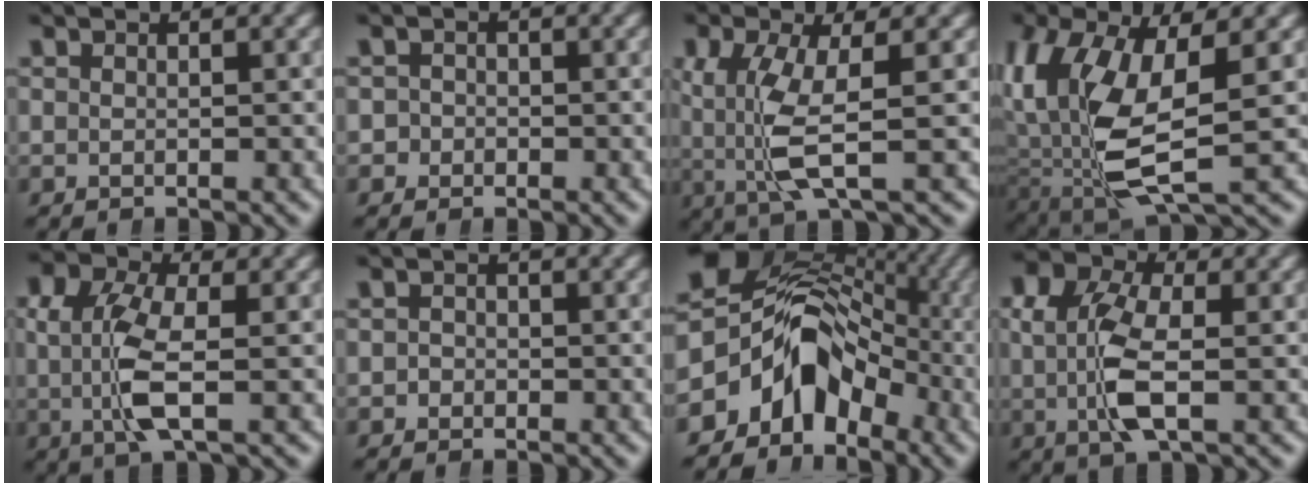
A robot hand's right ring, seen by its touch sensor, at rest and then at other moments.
{"total": 2.3, "force": [-1.0, 2.1, -0.1], "torque": [-0.006, -0.011, -0.020]}
{"total": 4.7, "force": [0.0, 1.5, 4.5], "torque": [-0.105, -0.024, 0.015]}
{"total": 11.1, "force": [0.2, 6.2, 9.1], "torque": [-0.213, -0.039, 0.031]}
{"total": 5.3, "force": [0.1, 2.5, 4.7], "torque": [-0.103, -0.021, 0.008]}
{"total": 1.0, "force": [-0.8, 0.5, -0.2], "torque": [0.007, -0.011, -0.012]}
{"total": 17.0, "force": [-0.1, 13.3, 10.5], "torque": [-0.195, -0.028, -0.004]}
{"total": 6.1, "force": [0.5, 3.5, 5.0], "torque": [-0.108, -0.016, 0.011]}